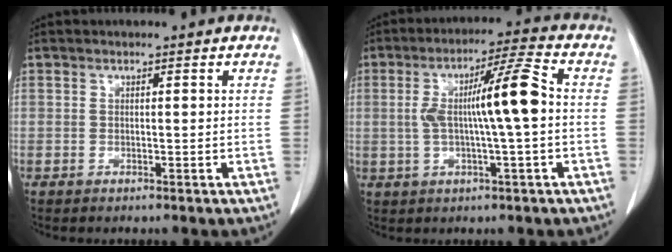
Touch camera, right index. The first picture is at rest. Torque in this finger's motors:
{"motor_torque": [0.80, 0.09, 0.33, 0.14]}